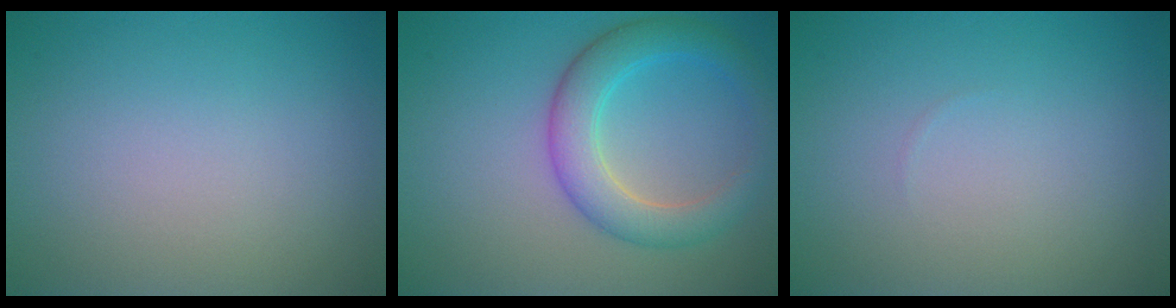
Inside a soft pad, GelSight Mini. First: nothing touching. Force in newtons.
{"total": 4.8, "press": 4.8, "slide": 0.1}
{"total": 0.0}